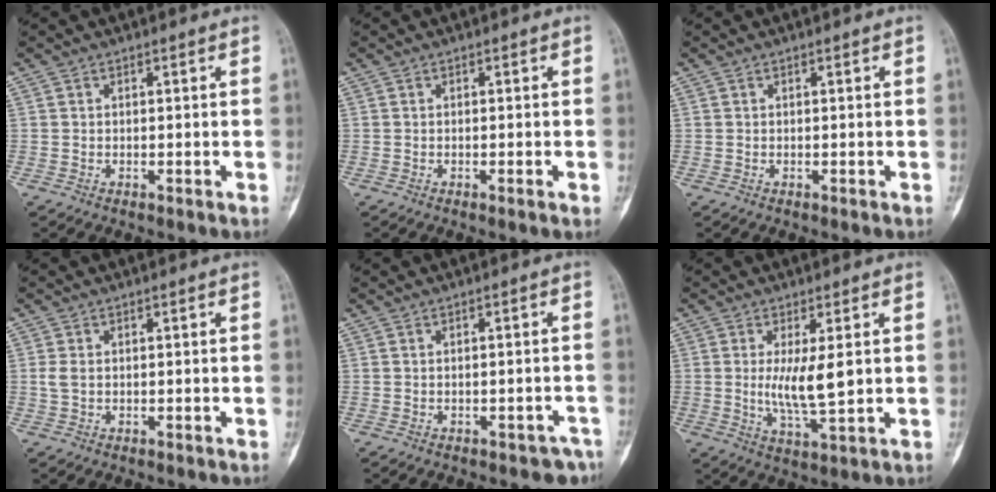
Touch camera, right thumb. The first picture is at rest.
{"total": 1.0, "force": [-0.4, 0.0, 1.0], "torque": [-0.017, -0.003, -0.003]}
{"total": 0.0}
{"total": 1.6, "force": [0.1, 1.0, 1.3], "torque": [-0.036, 0.001, 0.003]}
{"total": 3.7, "force": [-2.8, 1.9, 1.5], "torque": [-0.008, 0.023, -0.028]}
{"total": 7.5, "force": [0.8, 1.7, 7.3], "torque": [-0.143, -0.026, 0.022]}